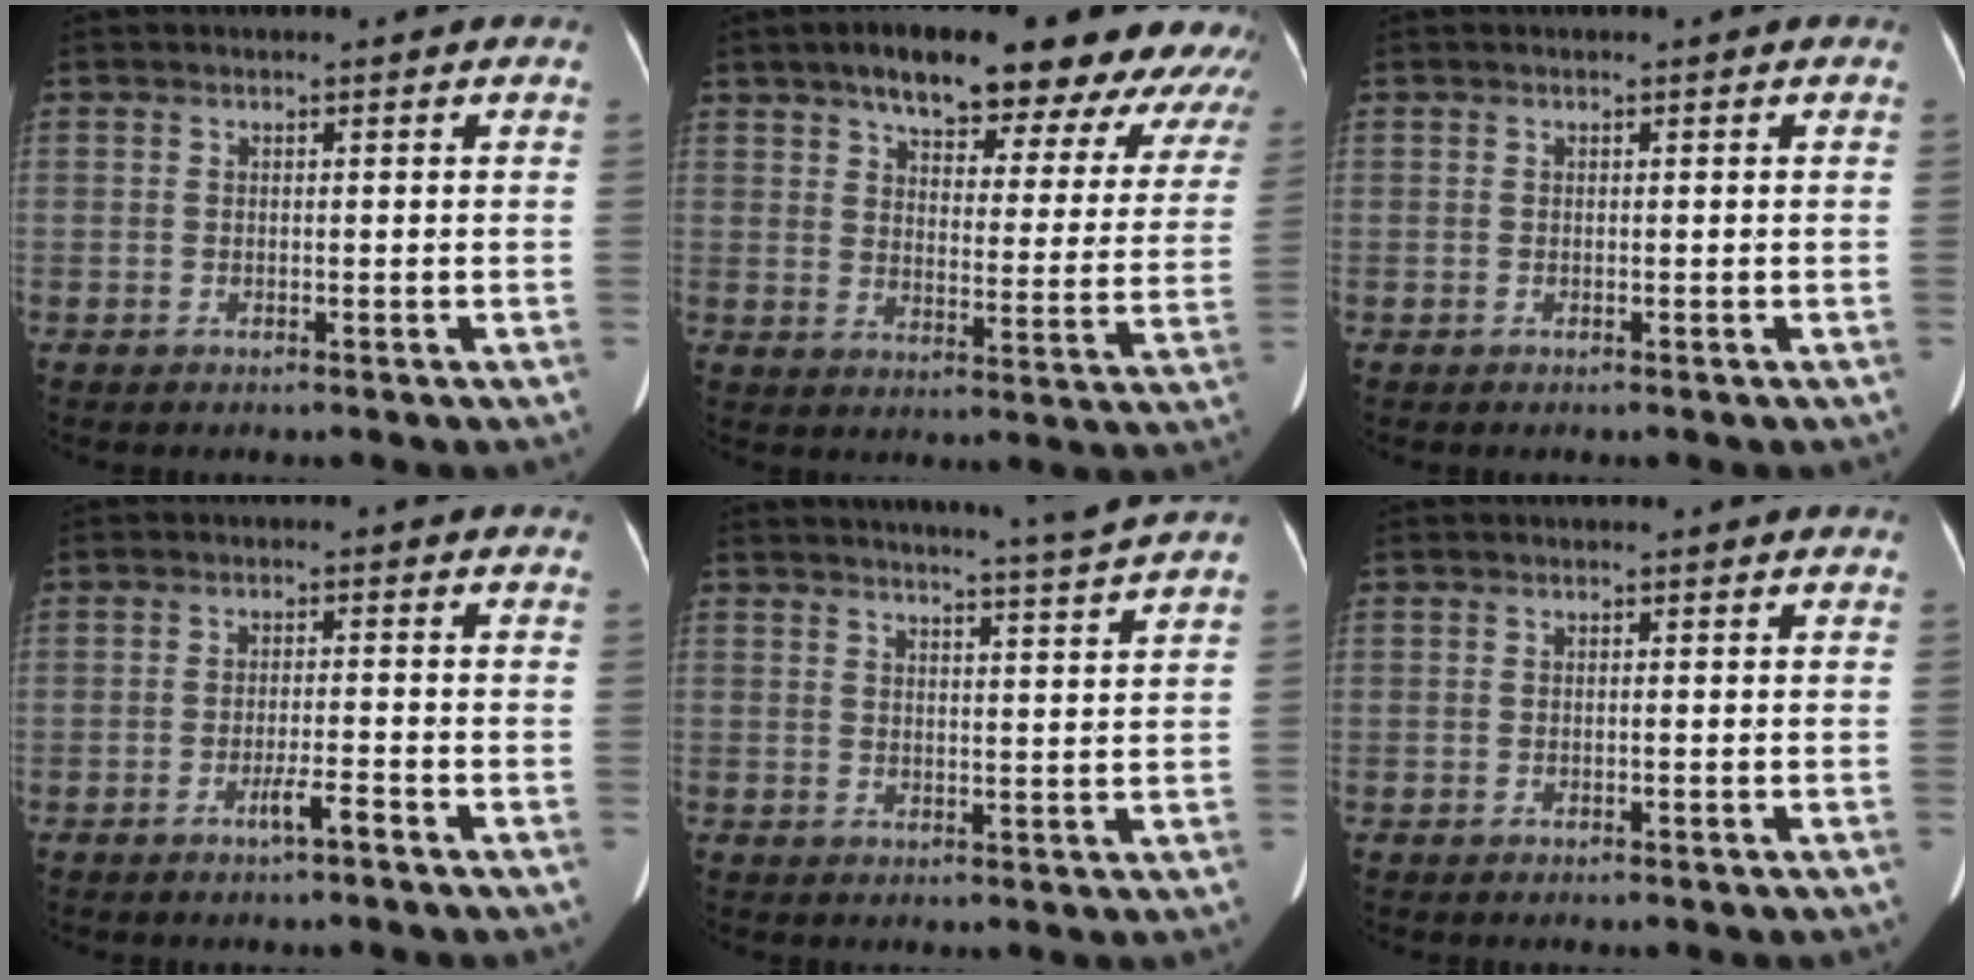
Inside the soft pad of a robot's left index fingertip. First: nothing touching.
{"total": 24.4, "force": [20.2, 7.1, 11.8], "torque": [-0.145, 0.013, 0.239]}
{"total": 0.0}
{"total": 2.8, "force": [-1.9, -0.1, 2.1], "torque": [-0.039, -0.003, -0.034]}
{"total": 6.7, "force": [6.0, -2.1, 2.1], "torque": [-0.033, -0.016, 0.078]}
{"total": 0.0}